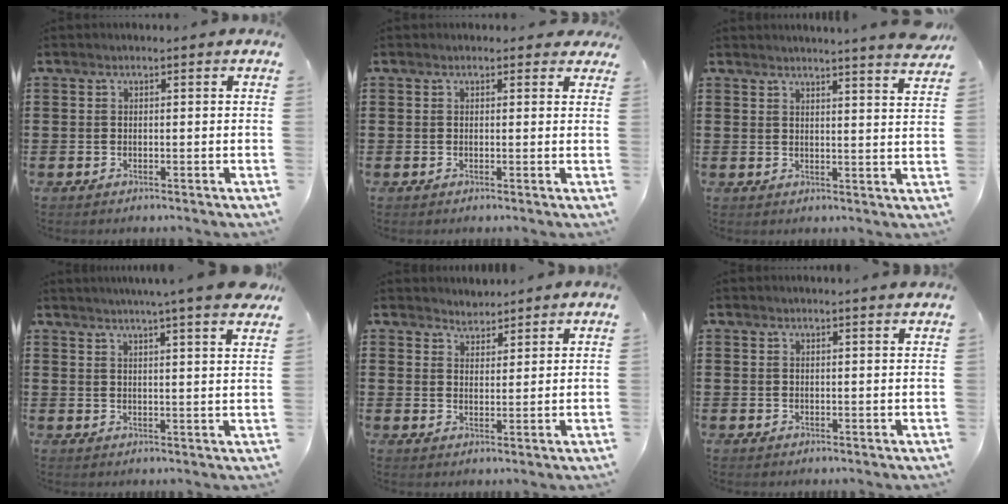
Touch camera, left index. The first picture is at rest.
{"total": 1.0, "force": [0.6, 0.7, 0.4], "torque": [-0.003, 0.005, 0.008]}
{"total": 3.6, "force": [3.4, -1.0, 0.7], "torque": [-0.019, -0.024, 0.057]}
{"total": 4.8, "force": [4.1, -0.9, 2.3], "torque": [-0.049, -0.021, 0.067]}
{"total": 2.9, "force": [2.7, 0.9, -0.5], "torque": [0.000, -0.002, 0.051]}
{"total": 1.2, "force": [1.1, -0.2, 0.4], "torque": [-0.008, -0.001, 0.021]}